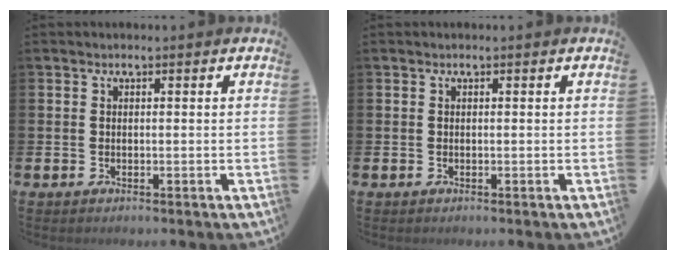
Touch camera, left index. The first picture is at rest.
{"total": 0.0}